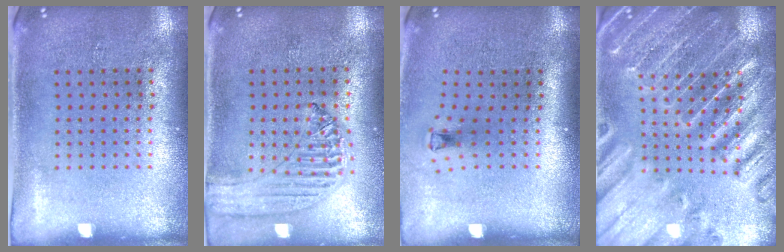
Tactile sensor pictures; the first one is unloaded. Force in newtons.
{"total": 1.2, "press": 1.2, "slide": 0.2}
{"total": 0.7, "press": 0.4, "slide": 0.6}
{"total": 3.5, "press": 3.4, "slide": 0.8}